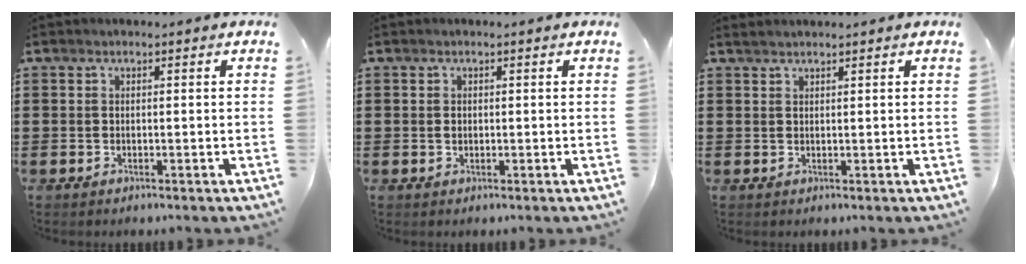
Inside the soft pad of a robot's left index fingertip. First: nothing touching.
{"total": 0.7, "force": [0.1, 0.5, 0.5], "torque": [-0.012, 0.002, 0.002]}
{"total": 0.9, "force": [0.8, -0.1, 0.2], "torque": [-0.005, -0.001, 0.017]}